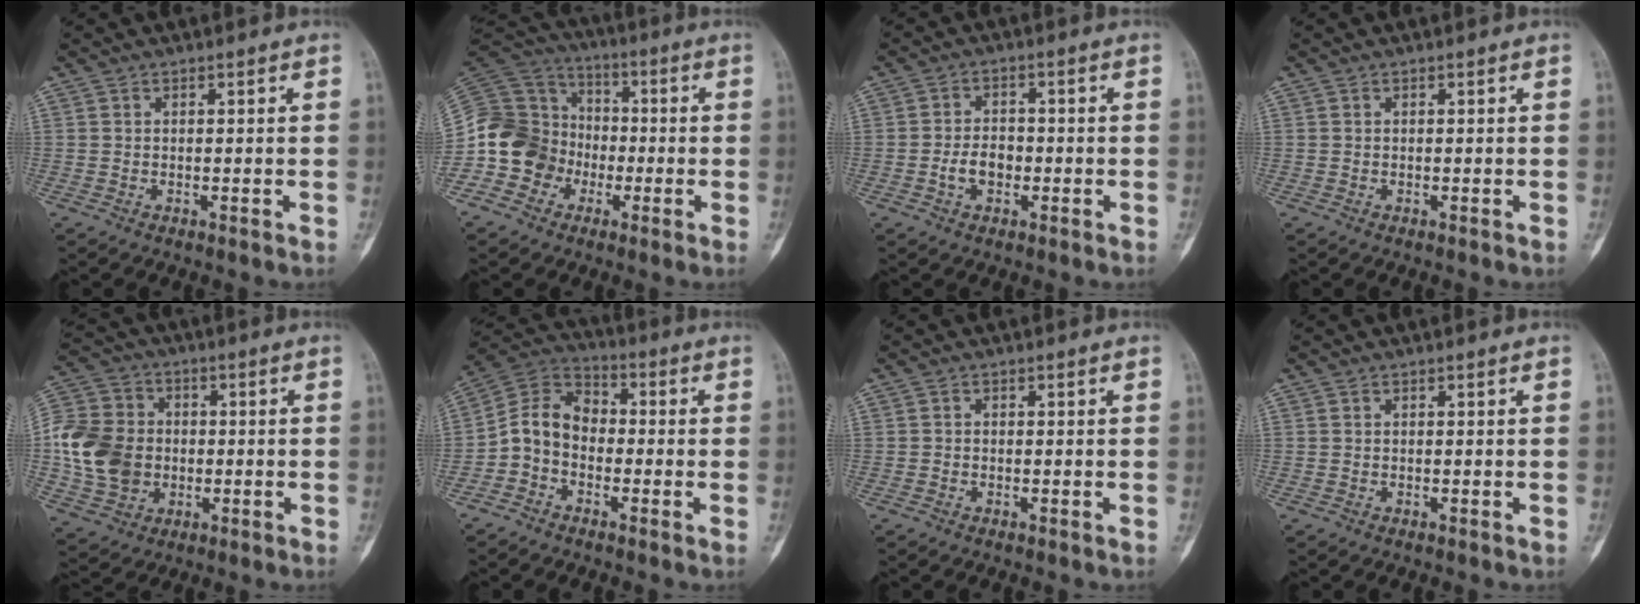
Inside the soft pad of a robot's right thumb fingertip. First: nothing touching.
{"total": 14.8, "force": [-5.2, 13.1, 4.7], "torque": [-0.072, 0.076, -0.098]}
{"total": 4.3, "force": [-1.3, 2.9, 2.9], "torque": [-0.042, 0.014, -0.024]}
{"total": 0.0}
{"total": 15.2, "force": [-1.3, 12.4, 8.7], "torque": [-0.160, 0.017, -0.027]}
{"total": 9.0, "force": [-2.2, 7.0, 5.3], "torque": [-0.084, 0.049, -0.058]}
{"total": 0.0}
{"total": 0.0}